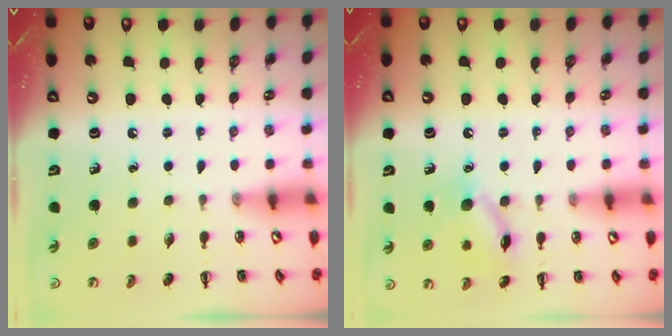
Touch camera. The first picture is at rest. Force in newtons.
{"total": 10.9, "press": 10.9, "slide": 0.5}